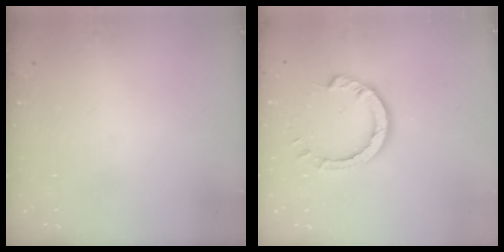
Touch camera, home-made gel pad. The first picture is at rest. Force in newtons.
{"total": 6.3, "press": 6.3, "slide": 0.6}